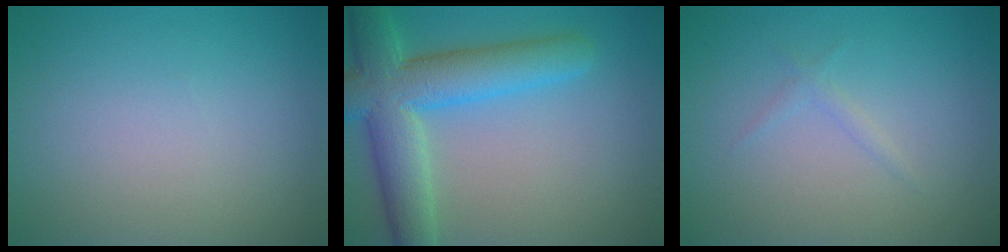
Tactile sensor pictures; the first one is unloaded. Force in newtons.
{"total": 7.9, "press": 7.9, "slide": 0.4}
{"total": 0.8, "press": 0.8, "slide": 0.1}